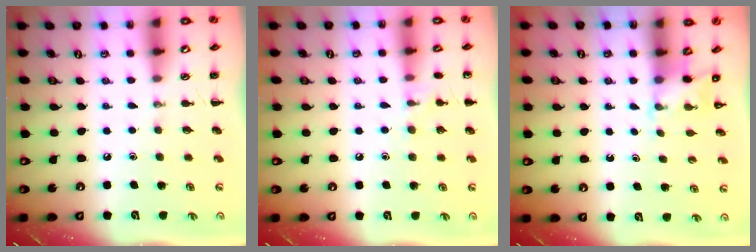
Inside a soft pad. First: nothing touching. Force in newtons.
{"total": 7.4, "press": 7.2, "slide": 1.6}
{"total": 3.0, "press": 2.8, "slide": 1.0}